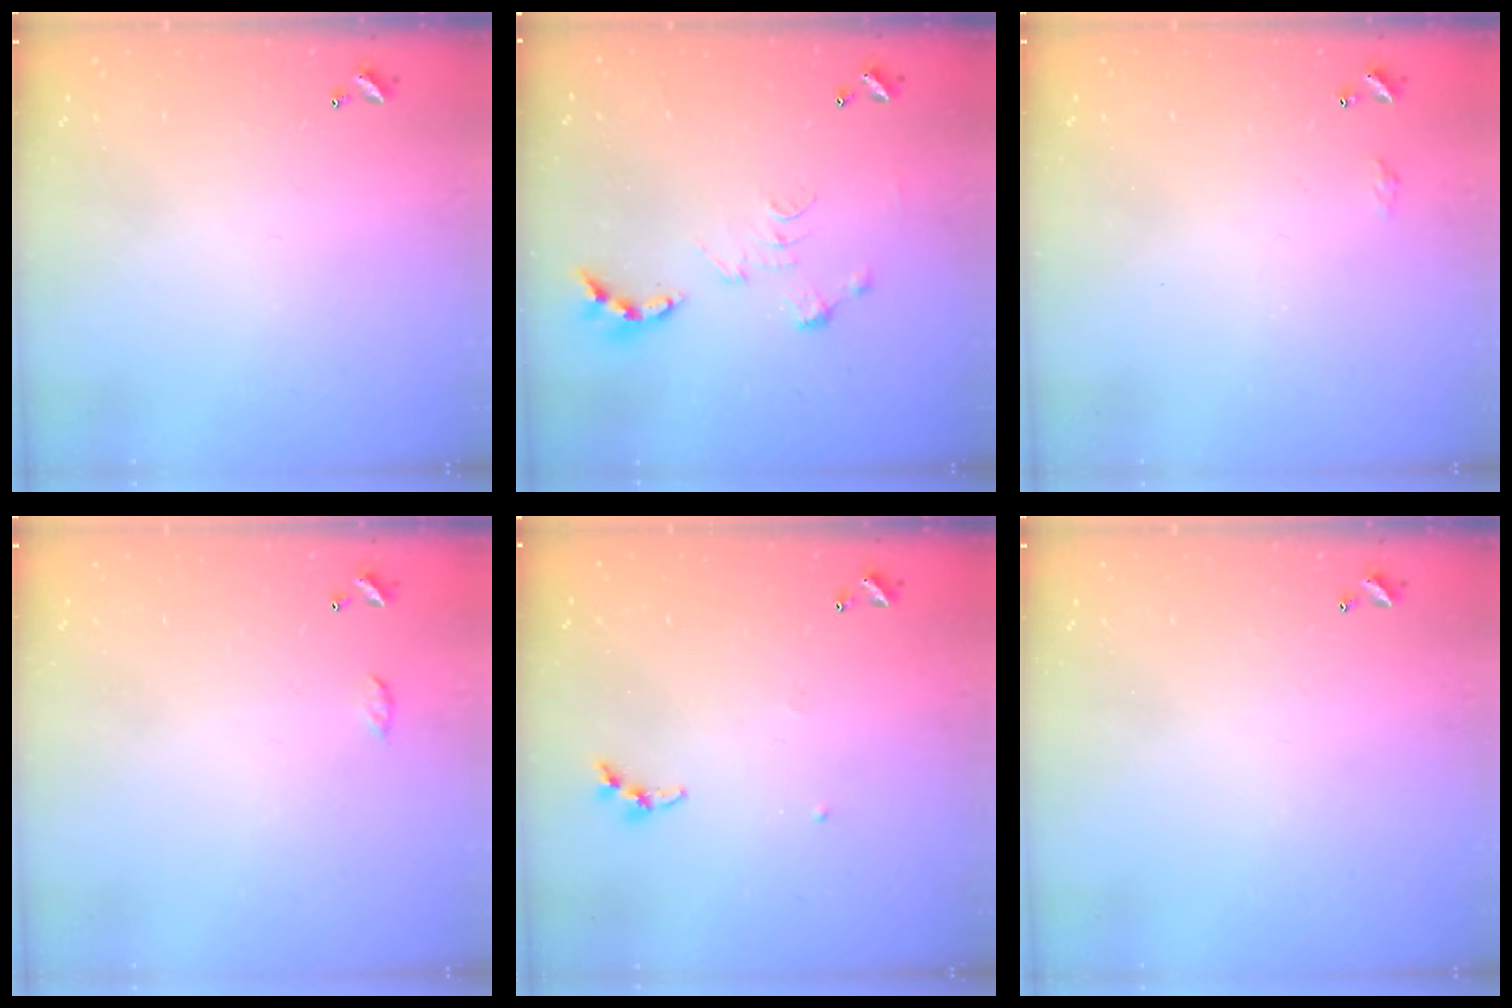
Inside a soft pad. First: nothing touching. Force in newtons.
{"total": 0.0}
{"total": 2.8, "press": 2.8, "slide": 0.4}
{"total": 3.6, "press": 3.6, "slide": 0.5}
{"total": 4.5, "press": 4.5, "slide": 0.5}
{"total": 0.0}